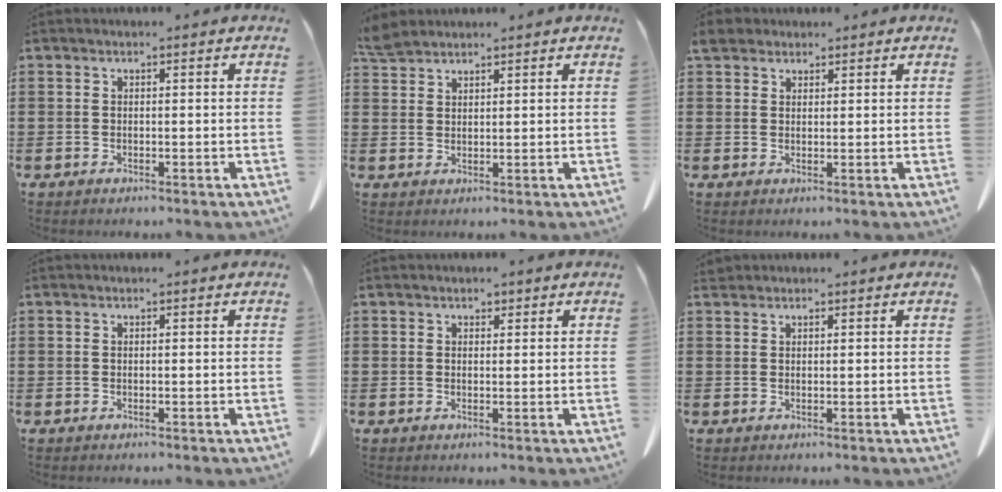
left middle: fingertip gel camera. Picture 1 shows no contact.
{"total": 3.3, "force": [3.0, 0.8, 0.8], "torque": [-0.026, -0.004, 0.059]}
{"total": 3.0, "force": [2.5, 1.5, 1.0], "torque": [-0.019, 0.004, 0.046]}
{"total": 0.0}
{"total": 1.2, "force": [1.0, 0.6, 0.2], "torque": [0.001, 0.000, 0.017]}
{"total": 1.2, "force": [1.0, 0.4, 0.3], "torque": [-0.010, 0.003, 0.020]}